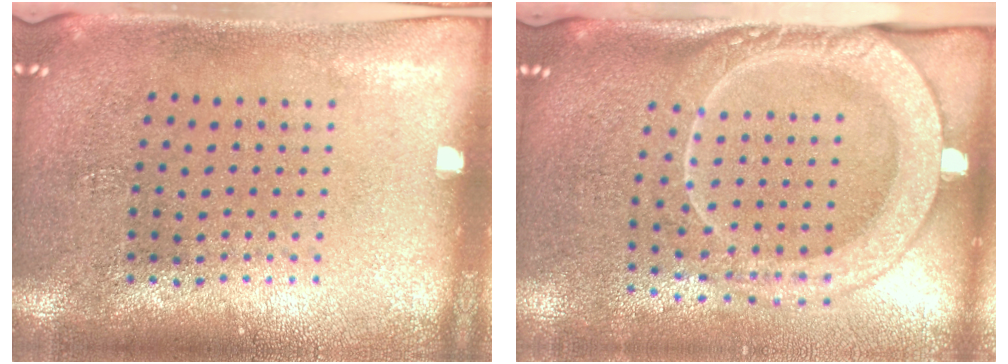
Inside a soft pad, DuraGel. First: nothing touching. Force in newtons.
{"total": 2.5, "press": 2.0, "slide": 1.5}